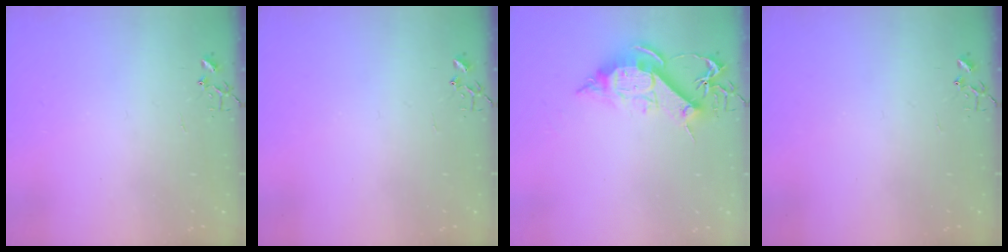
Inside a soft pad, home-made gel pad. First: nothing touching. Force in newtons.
{"total": 0.0}
{"total": 11.4, "press": 11.3, "slide": 1.1}
{"total": 0.0}